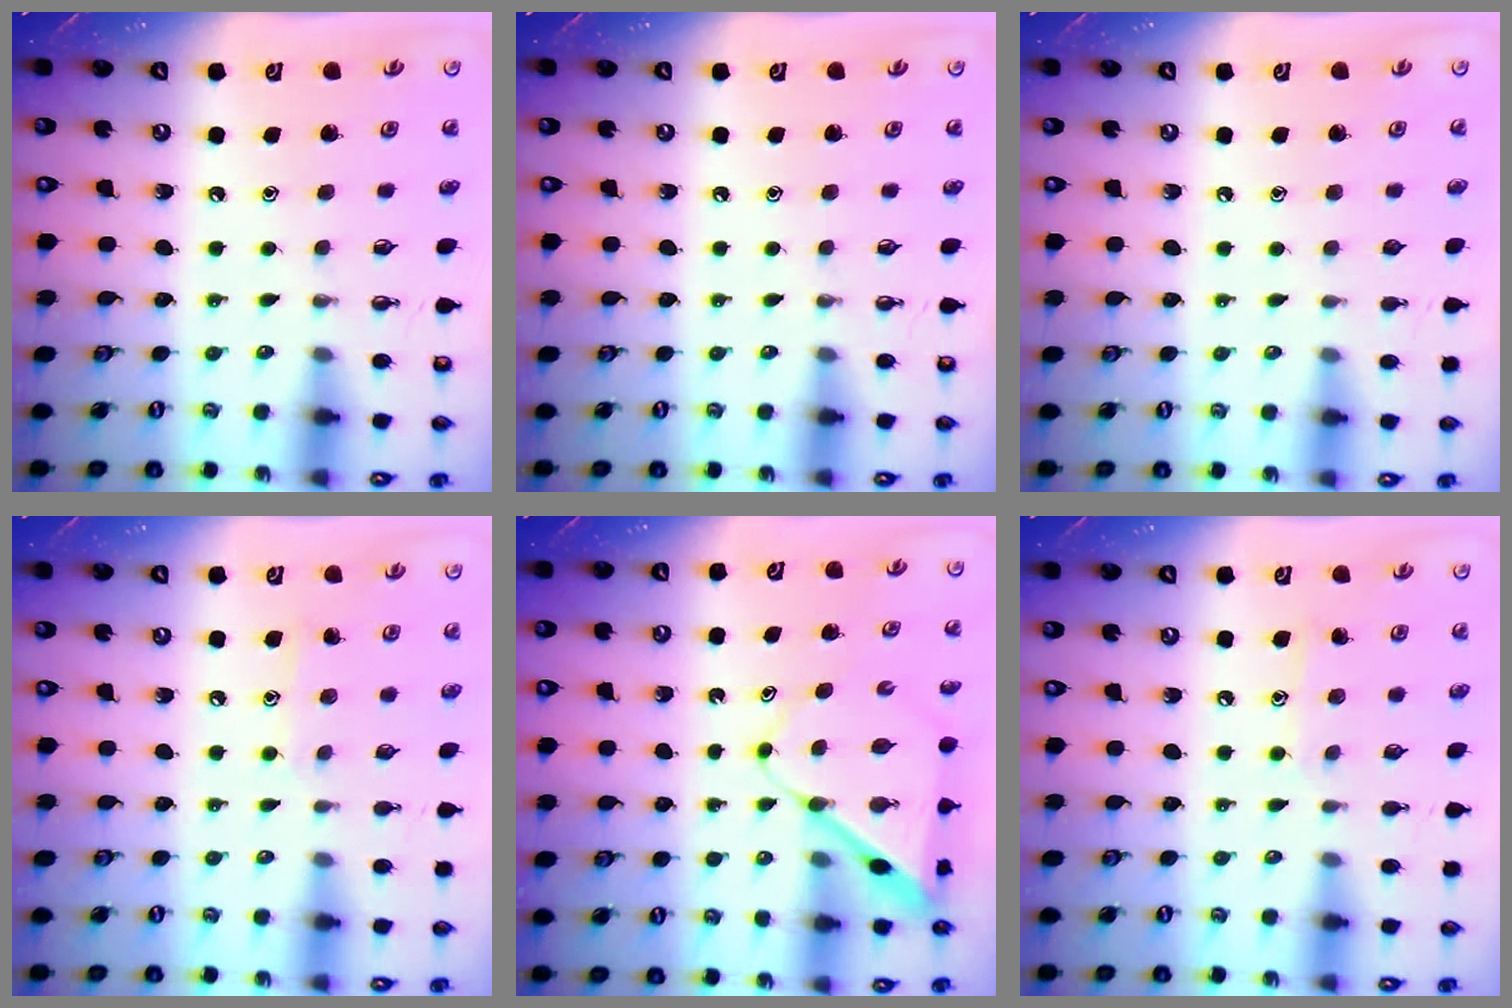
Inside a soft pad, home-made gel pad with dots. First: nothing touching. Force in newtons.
{"total": 0.0}
{"total": 0.0}
{"total": 6.4, "press": 6.4, "slide": 0.3}
{"total": 8.0, "press": 8.0, "slide": 0.7}
{"total": 6.4, "press": 6.4, "slide": 0.3}